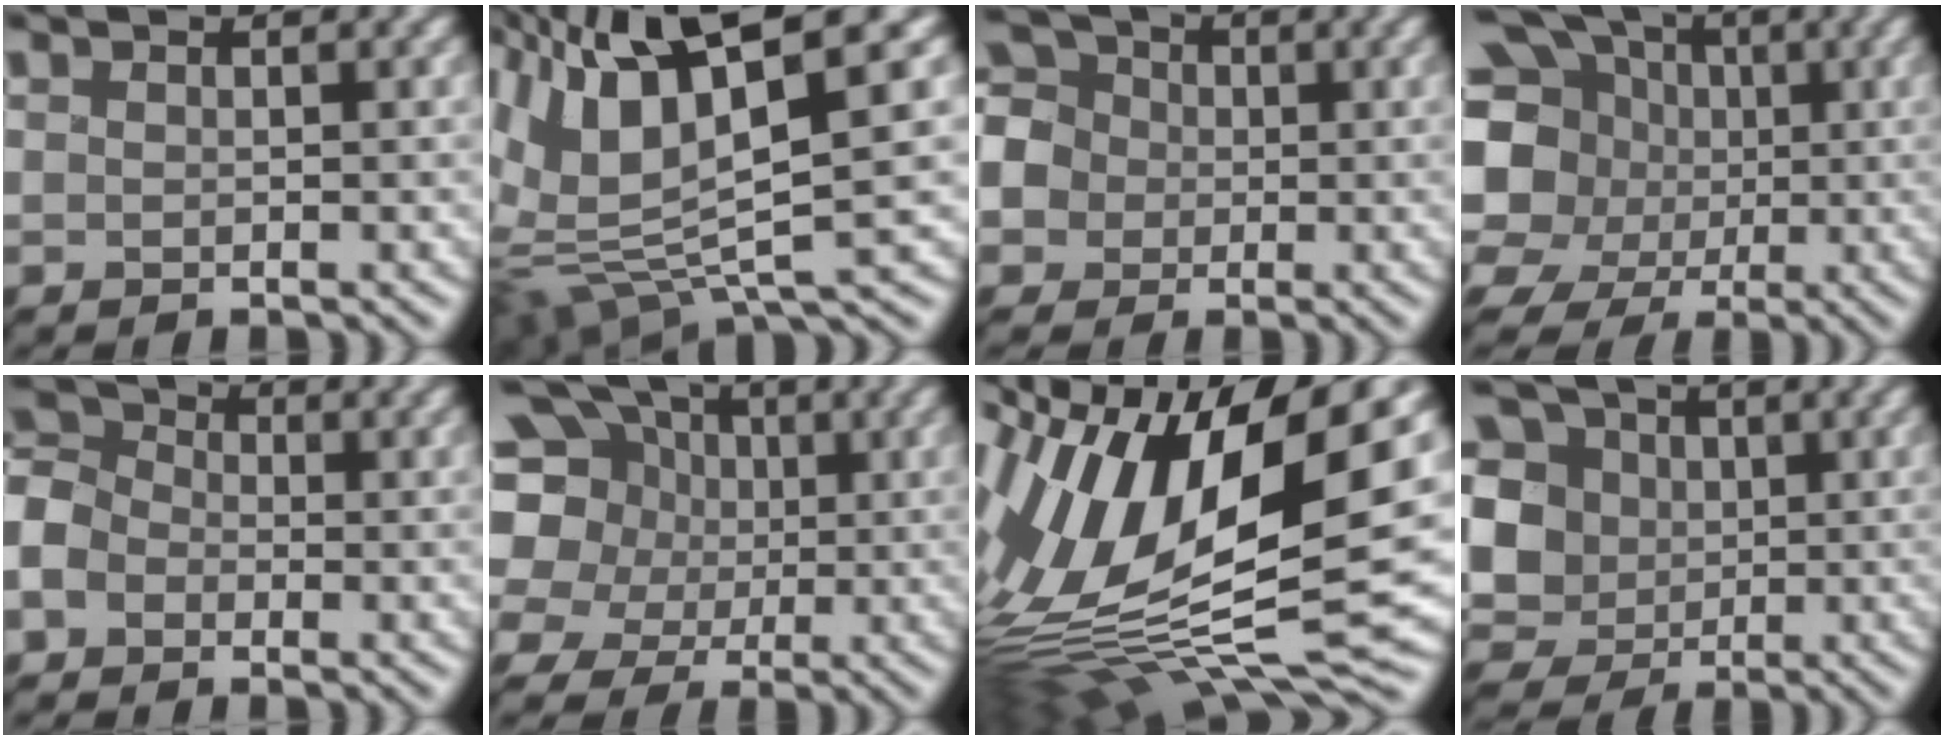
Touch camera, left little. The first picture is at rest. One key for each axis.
{"total": 10.8, "fx": 3.2, "fy": 3.3, "fz": 9.7, "tx": -0.186, "ty": 0.007, "tz": 0.059}
{"total": 9.2, "fx": -0.2, "fy": 8.3, "fz": 3.9, "tx": -0.093, "ty": 0.029, "tz": -0.045}
{"total": 14.6, "fx": 0.7, "fy": 12.7, "fz": 7.1, "tx": -0.200, "ty": 0.027, "tz": -0.022}
{"total": 7.1, "fx": -2.5, "fy": 5.7, "fz": 3.5, "tx": -0.091, "ty": 0.000, "tz": -0.064}
{"total": 15.4, "fx": 3.6, "fy": 12.9, "fz": 7.5, "tx": -0.190, "ty": 0.032, "tz": 0.026}
{"total": 18.2, "fx": 0.4, "fy": 8.4, "fz": 16.1, "tx": -0.324, "ty": 0.008, "tz": -0.005}
{"total": 15.0, "fx": 1.1, "fy": 13.0, "fz": 7.3, "tx": -0.187, "ty": 0.025, "tz": -0.008}